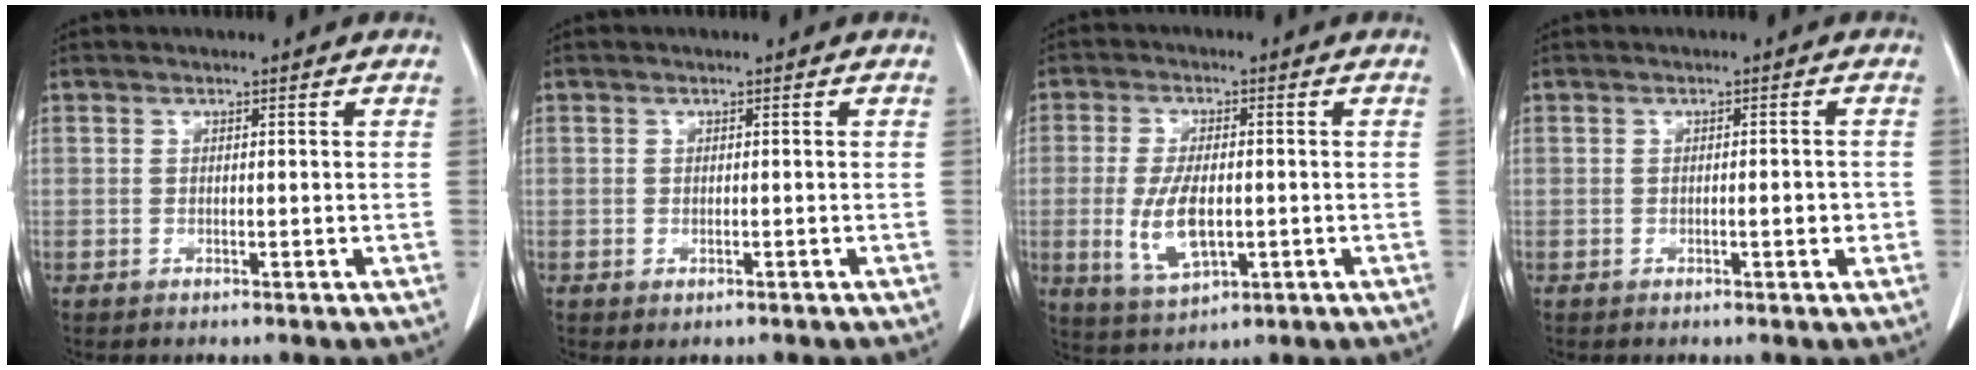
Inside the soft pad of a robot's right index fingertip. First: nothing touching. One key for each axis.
{"total": 0.7, "fx": -0.3, "fy": 0.3, "fz": 0.5, "tx": -0.009, "ty": -0.003, "tz": 0.000}
{"total": 7.8, "fx": -1.3, "fy": 3.2, "fz": 7.0, "tx": -0.147, "ty": -0.006, "tz": -0.015}
{"total": 2.0, "fx": -0.5, "fy": 0.5, "fz": 1.8, "tx": -0.028, "ty": 0.001, "tz": -0.006}